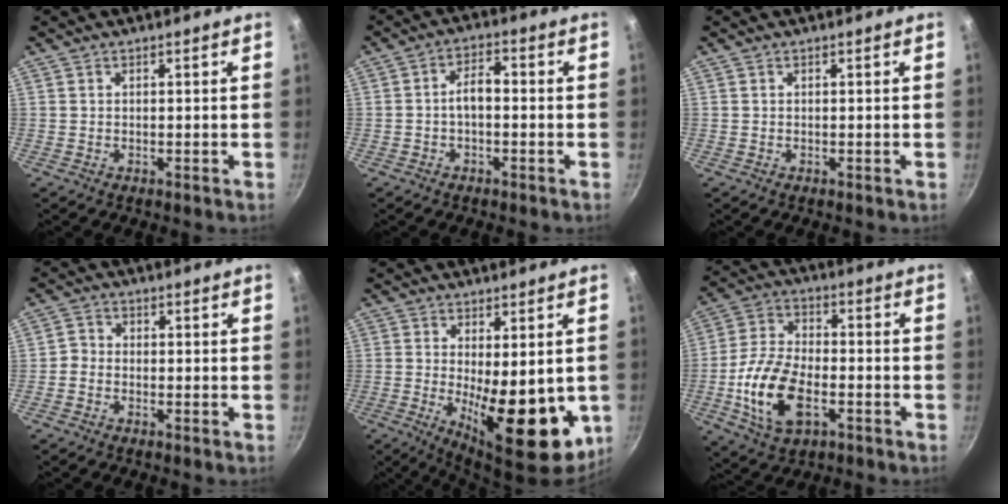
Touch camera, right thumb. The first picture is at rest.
{"total": 4.3, "force": [-0.9, 2.2, 3.6], "torque": [-0.056, 0.026, -0.020]}
{"total": 0.0}
{"total": 2.1, "force": [-1.1, 1.6, 0.7], "torque": [-0.010, 0.016, -0.029]}
{"total": 15.9, "force": [-2.0, 6.1, 14.5], "torque": [-0.181, -0.021, -0.012]}
{"total": 14.8, "force": [-4.4, 8.1, 11.5], "torque": [-0.222, 0.025, -0.085]}